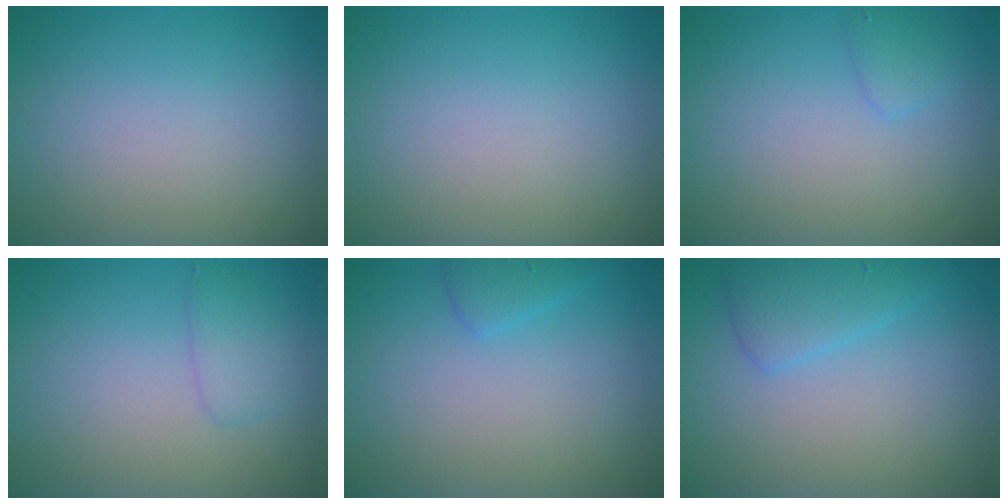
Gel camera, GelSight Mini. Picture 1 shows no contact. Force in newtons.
{"total": 0.0}
{"total": 1.2, "press": 1.2, "slide": 0.1}
{"total": 1.7, "press": 1.7, "slide": 0.1}
{"total": 1.4, "press": 1.4, "slide": 0.1}
{"total": 2.6, "press": 2.6, "slide": 0.2}